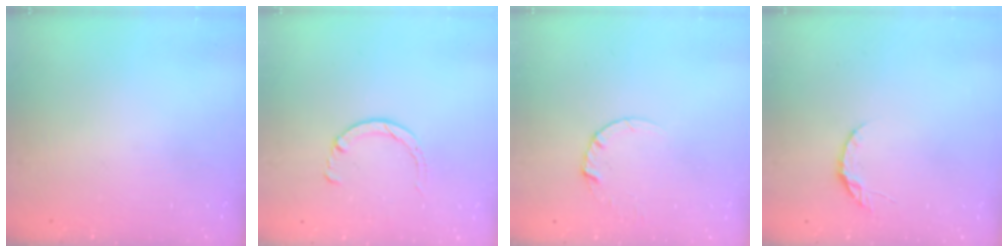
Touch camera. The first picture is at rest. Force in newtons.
{"total": 2.9, "press": 2.8, "slide": 0.4}
{"total": 2.7, "press": 2.7, "slide": 0.2}
{"total": 3.8, "press": 3.8, "slide": 0.4}